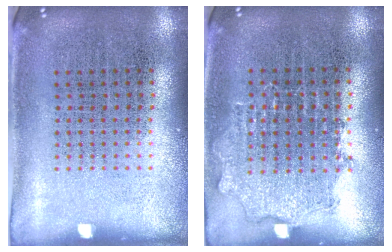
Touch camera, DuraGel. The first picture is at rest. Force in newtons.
{"total": 0.8, "press": 0.8, "slide": 0.3}